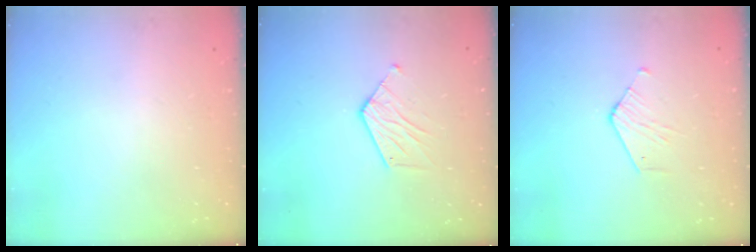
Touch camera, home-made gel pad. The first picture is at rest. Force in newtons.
{"total": 7.6, "press": 7.5, "slide": 0.4}
{"total": 3.2, "press": 3.2, "slide": 0.3}